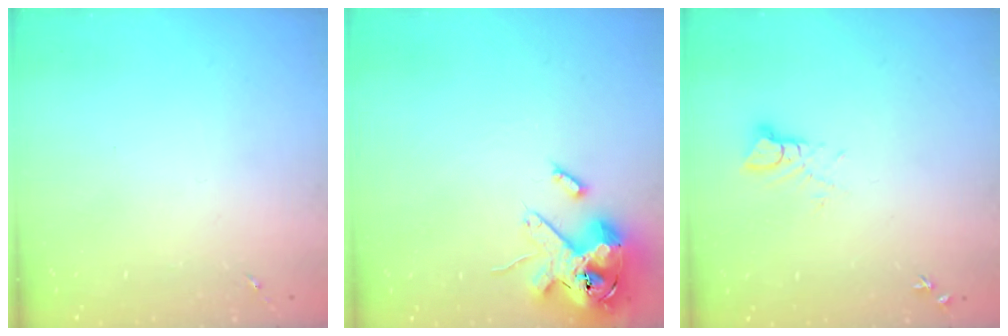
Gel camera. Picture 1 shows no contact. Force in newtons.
{"total": 15.4, "press": 15.1, "slide": 2.9}
{"total": 3.5, "press": 3.5, "slide": 0.2}